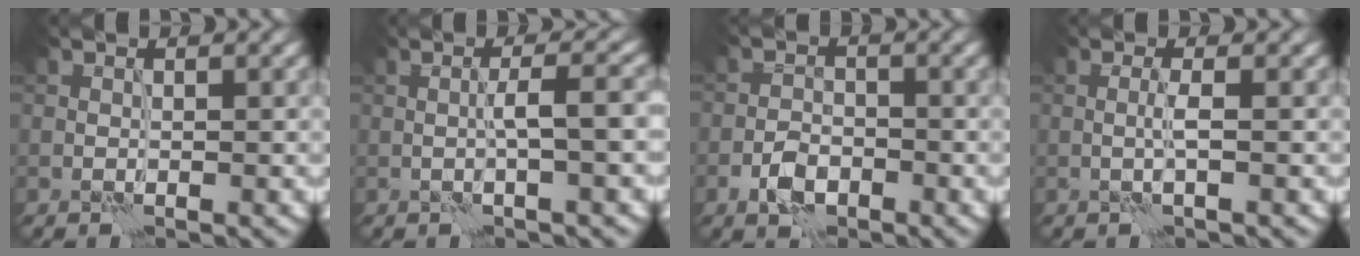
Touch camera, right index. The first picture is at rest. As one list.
[{"total": 2.8, "force": [-0.1, 0.1, 2.8], "torque": [-0.047, 0.009, -0.005]}, {"total": 2.7, "force": [-1.5, 1.6, 1.6], "torque": [-0.027, 0.004, -0.033]}, {"total": 1.3, "force": [-0.1, -0.2, 1.2], "torque": [-0.029, 0.004, -0.004]}]